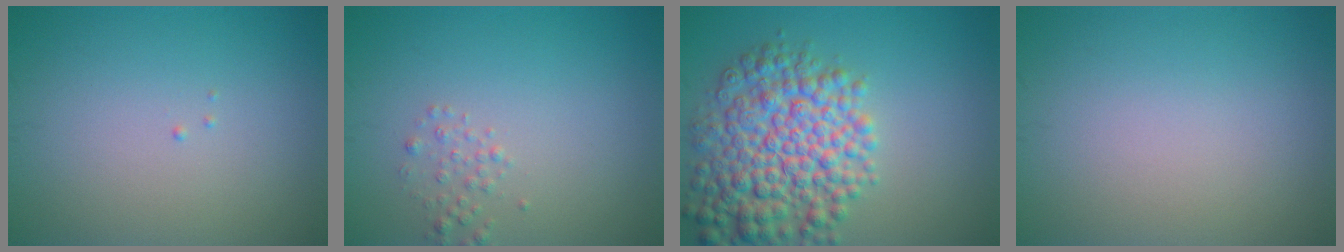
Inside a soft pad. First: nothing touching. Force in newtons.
{"total": 1.2, "press": 1.2, "slide": 0.1}
{"total": 8.7, "press": 8.7, "slide": 0.2}
{"total": 0.0}